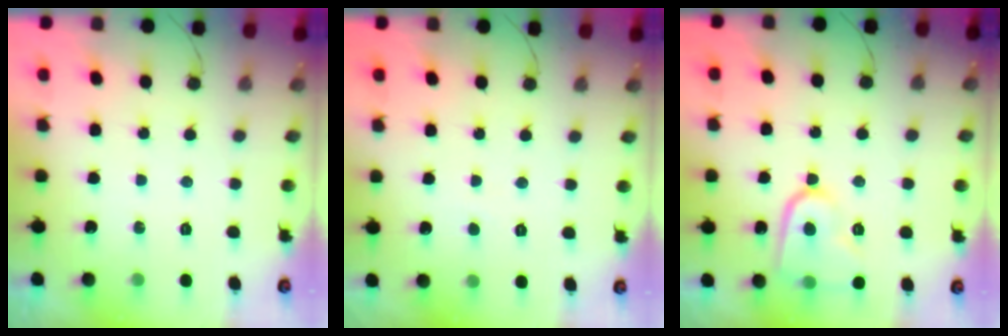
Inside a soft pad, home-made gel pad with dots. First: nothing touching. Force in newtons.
{"total": 1.9, "press": 1.9, "slide": 0.2}
{"total": 11.1, "press": 11.1, "slide": 1.0}